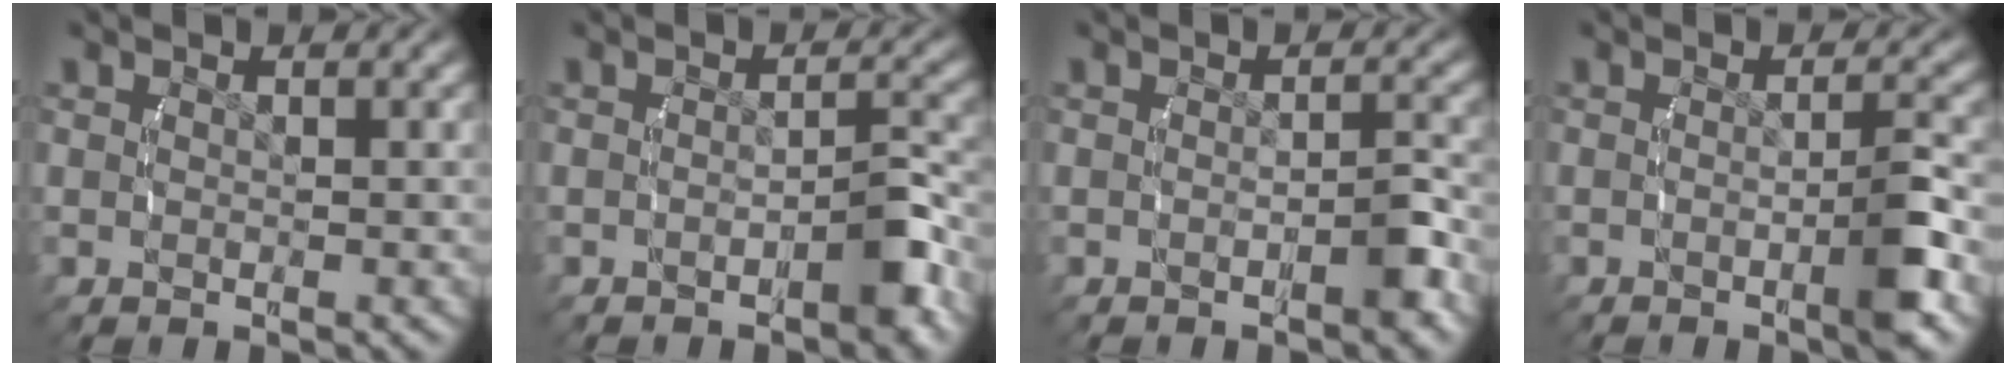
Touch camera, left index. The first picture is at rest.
{"total": 2.3, "force": [-1.2, 0.5, 1.9], "torque": [-0.022, 0.004, -0.023]}
{"total": 1.6, "force": [-1.0, 0.1, 1.3], "torque": [-0.017, 0.001, -0.019]}
{"total": 3.1, "force": [-1.1, 0.1, 2.9], "torque": [-0.041, 0.002, -0.021]}